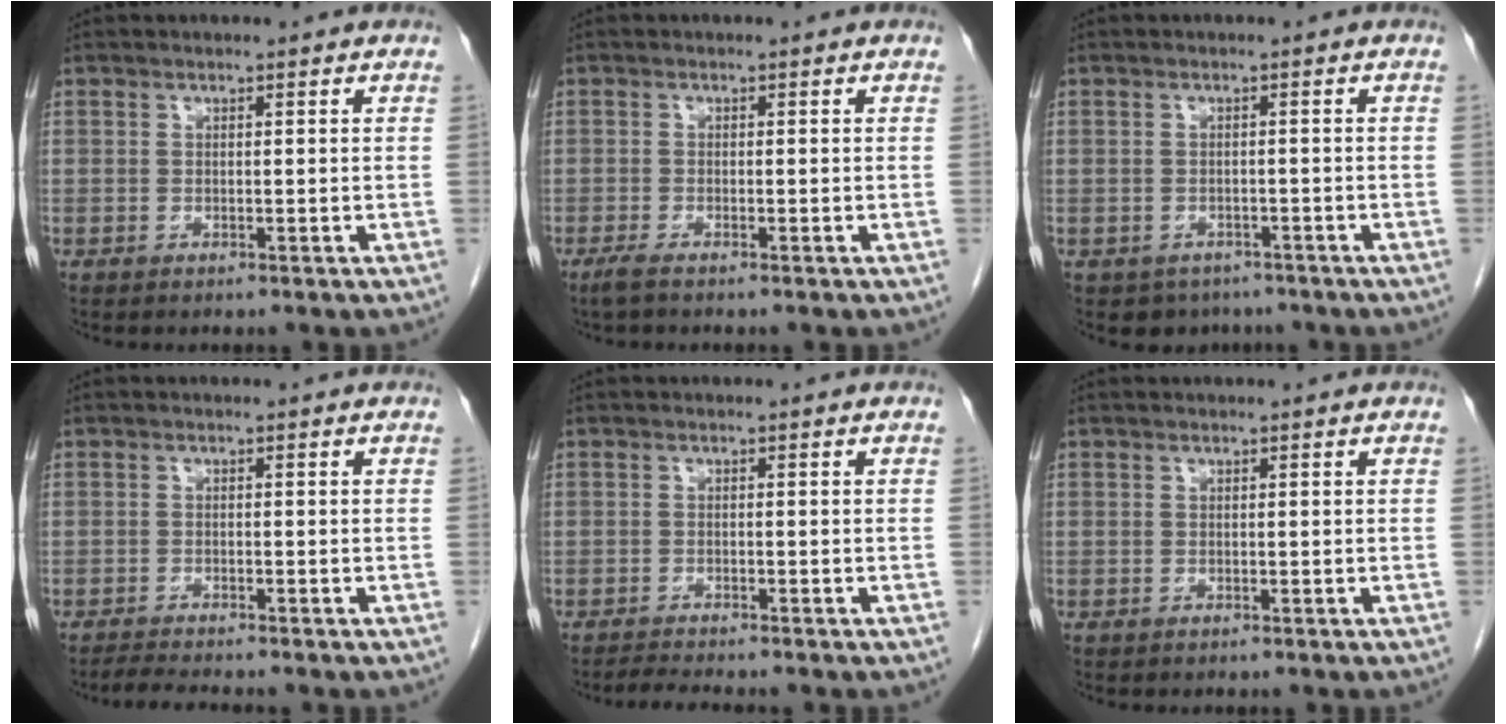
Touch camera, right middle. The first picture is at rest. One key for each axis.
{"total": 1.5, "fx": -1.2, "fy": 0.0, "fz": 0.9, "tx": -0.028, "ty": -0.006, "tz": -0.026}
{"total": 3.7, "fx": -2.7, "fy": 2.5, "fz": 0.2, "tx": -0.003, "ty": 0.007, "tz": -0.036}
{"total": 3.1, "fx": -2.8, "fy": -0.2, "fz": 1.2, "tx": -0.025, "ty": -0.014, "tz": -0.047}
{"total": 2.6, "fx": -2.4, "fy": -0.2, "fz": 0.9, "tx": -0.022, "ty": -0.012, "tz": -0.040}
{"total": 0.0}